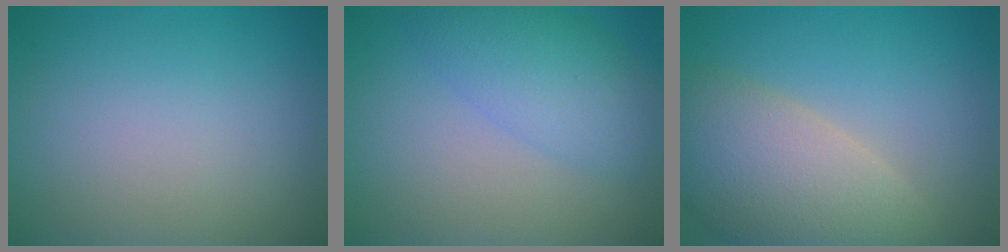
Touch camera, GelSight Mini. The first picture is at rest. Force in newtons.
{"total": 4.5, "press": 4.5, "slide": 0.2}
{"total": 8.6, "press": 8.5, "slide": 0.8}